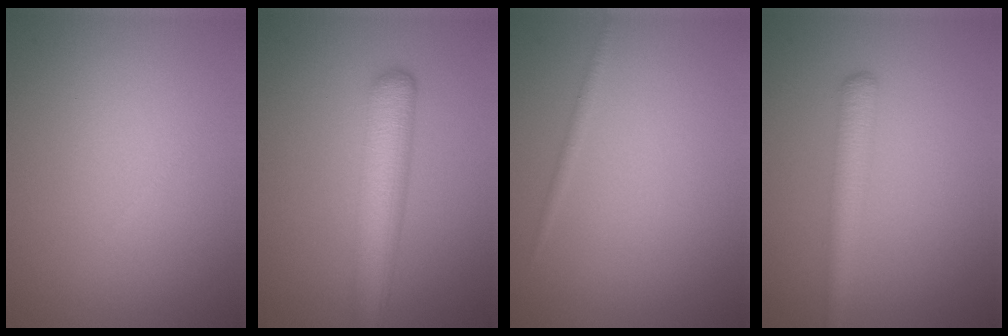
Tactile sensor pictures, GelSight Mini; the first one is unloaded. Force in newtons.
{"total": 5.3, "press": 5.3, "slide": 0.2}
{"total": 0.7, "press": 0.7, "slide": 0.1}
{"total": 2.8, "press": 2.8, "slide": 0.1}